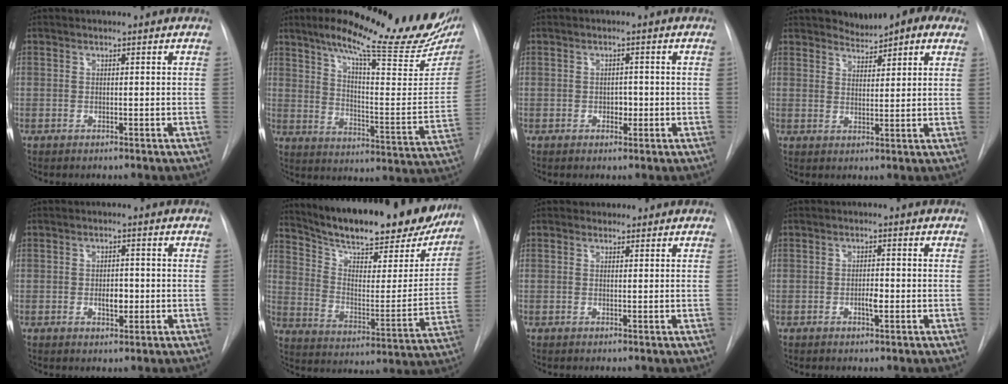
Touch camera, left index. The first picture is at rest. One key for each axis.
{"total": 25.0, "fx": 18.8, "fy": 3.8, "fz": 16.0, "tx": -0.233, "ty": -0.041, "tz": 0.247}
{"total": 1.7, "fx": -0.7, "fy": 1.1, "fz": 1.1, "tx": -0.014, "ty": -0.001, "tz": -0.009}
{"total": 7.1, "fx": 5.9, "fy": 2.4, "fz": 3.1, "tx": -0.038, "ty": 0.007, "tz": 0.070}
{"total": 2.8, "fx": -0.8, "fy": 1.4, "fz": 2.3, "tx": -0.036, "ty": -0.003, "tz": -0.008}
{"total": 28.3, "fx": 24.0, "fy": 6.5, "fz": 13.5, "tx": -0.218, "ty": -0.046, "tz": 0.325}
{"total": 1.2, "fx": 0.8, "fy": 0.9, "fz": -0.2, "tx": 0.008, "ty": 0.004, "tz": 0.005}
{"total": 1.9, "fx": -0.8, "fy": 0.5, "fz": 1.7, "tx": -0.031, "ty": -0.004, "tz": -0.014}